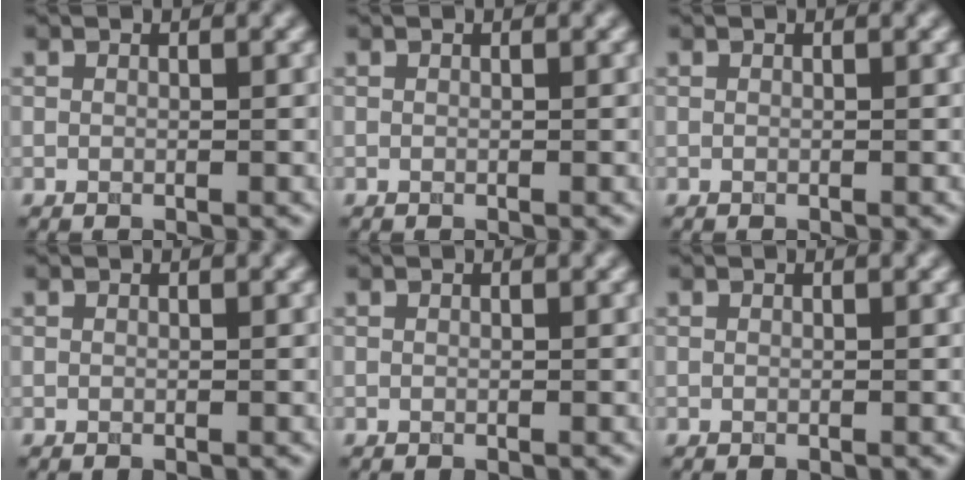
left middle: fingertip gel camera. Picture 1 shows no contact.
{"total": 0.0}
{"total": 0.0}
{"total": 0.0}
{"total": 0.0}
{"total": 0.0}